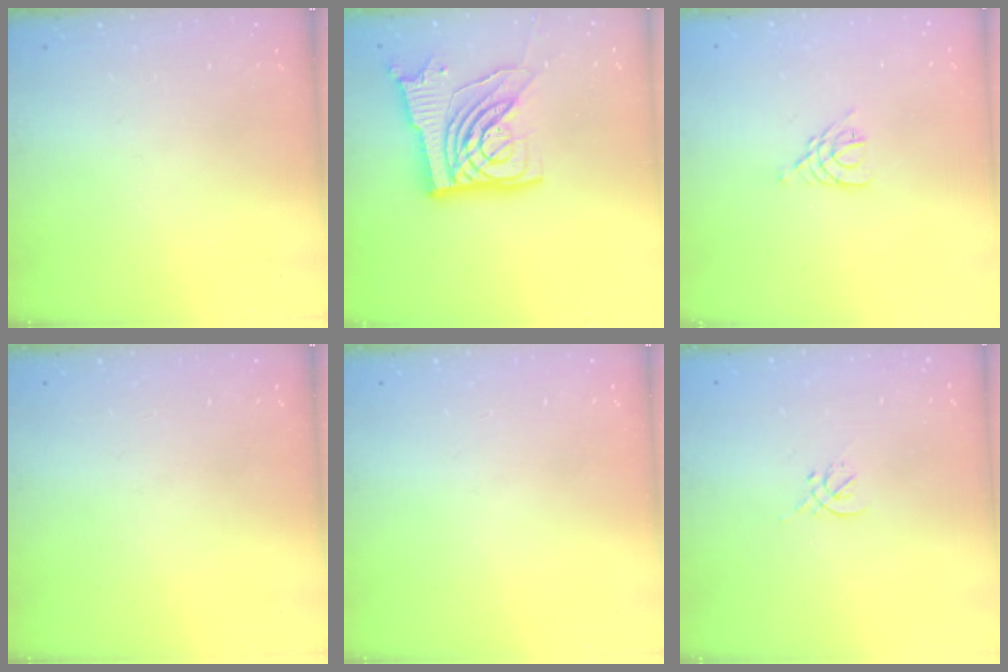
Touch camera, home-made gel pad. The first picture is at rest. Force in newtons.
{"total": 19.2, "press": 19.1, "slide": 2.3}
{"total": 3.1, "press": 3.0, "slide": 0.5}
{"total": 0.0}
{"total": 0.0}
{"total": 0.0}